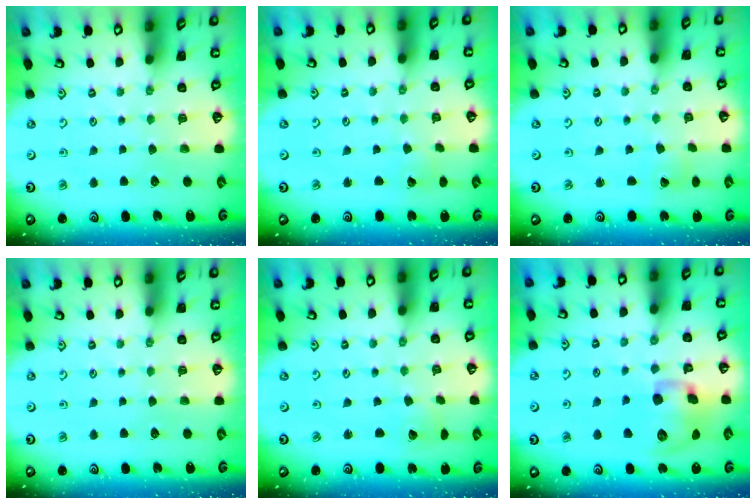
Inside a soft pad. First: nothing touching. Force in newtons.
{"total": 2.7, "press": 2.7, "slide": 0.2}
{"total": 0.8, "press": 0.8, "slide": 0.0}
{"total": 0.0}
{"total": 2.2, "press": 2.2, "slide": 0.1}
{"total": 15.0, "press": 14.8, "slide": 2.3}